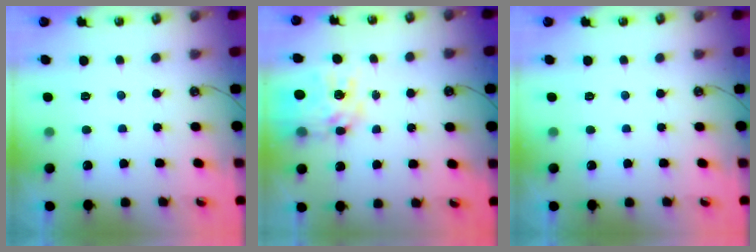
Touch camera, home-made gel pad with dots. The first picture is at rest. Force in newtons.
{"total": 15.1, "press": 15.0, "slide": 1.4}
{"total": 0.0}